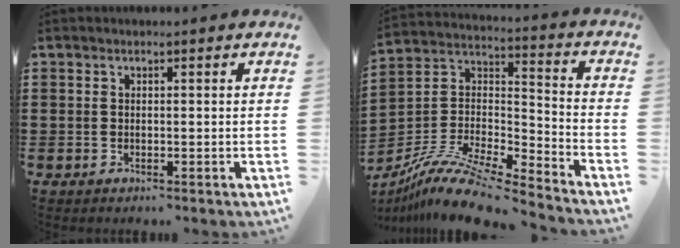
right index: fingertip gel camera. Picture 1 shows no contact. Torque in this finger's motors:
{"motor_torque": [-0.14, 0.23, 0.74, 0.21]}